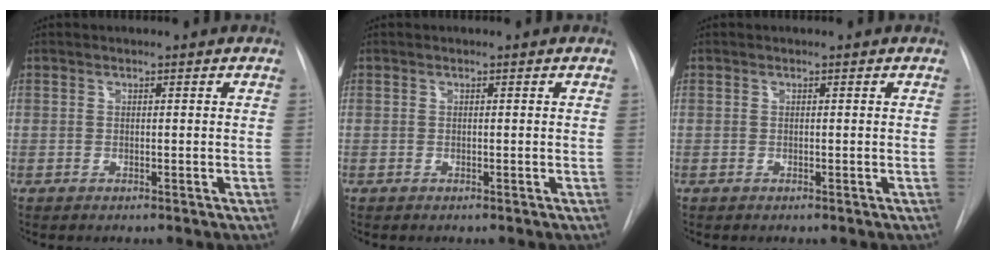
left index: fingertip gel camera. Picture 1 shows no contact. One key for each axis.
{"total": 0.0}
{"total": 0.0}